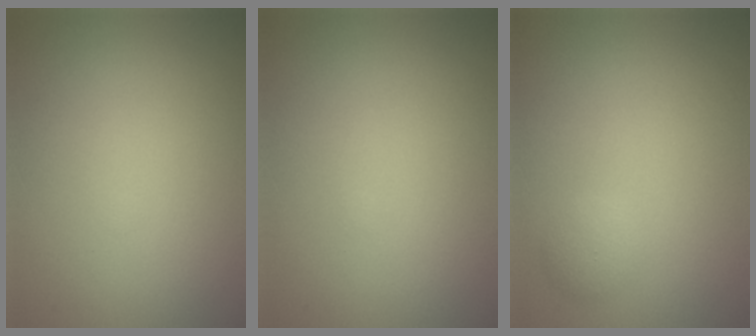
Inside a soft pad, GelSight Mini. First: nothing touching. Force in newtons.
{"total": 0.0}
{"total": 1.3, "press": 1.3, "slide": 0.1}